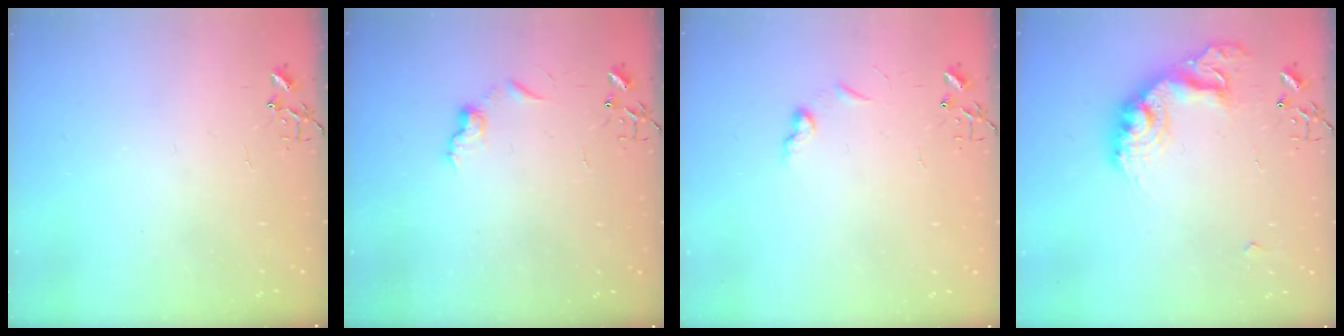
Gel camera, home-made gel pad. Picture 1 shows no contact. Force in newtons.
{"total": 7.5, "press": 7.4, "slide": 0.8}
{"total": 5.6, "press": 5.6, "slide": 0.7}
{"total": 19.3, "press": 19.2, "slide": 1.2}